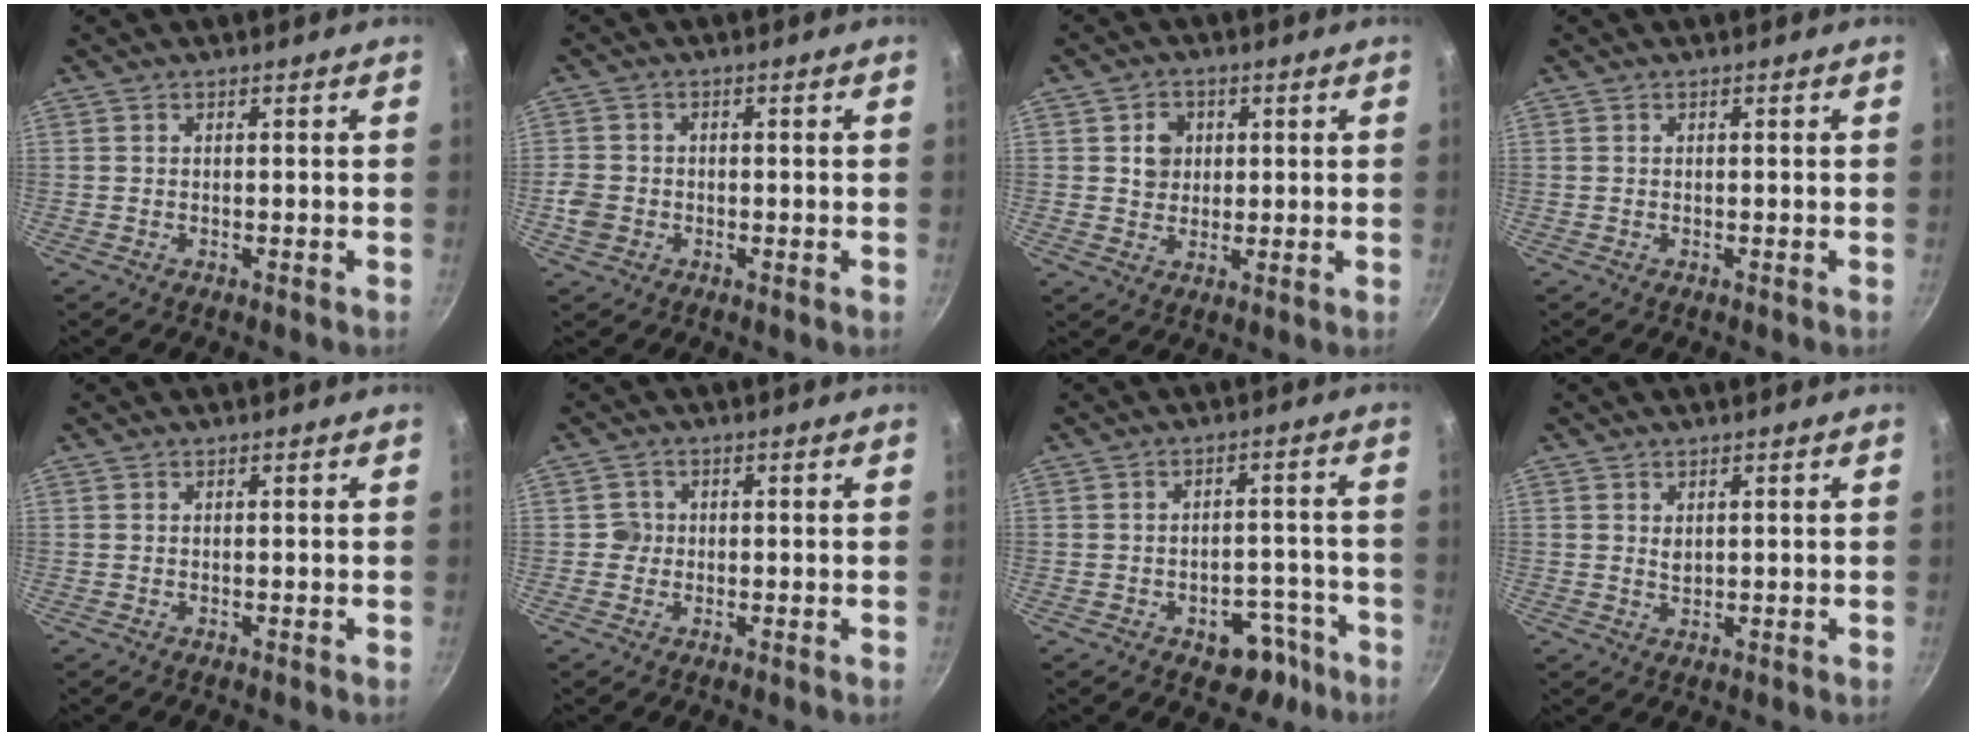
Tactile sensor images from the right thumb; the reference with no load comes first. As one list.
[{"total": 3.5, "force": [-0.9, 3.0, 1.7], "torque": [-0.028, 0.008, -0.018]}, {"total": 5.0, "force": [1.4, 4.3, 2.2], "torque": [-0.009, -0.002, 0.022]}, {"total": 0.0}, {"total": 0.0}, {"total": 2.1, "force": [-0.1, 2.1, 0.4], "torque": [0.007, 0.007, -0.006]}, {"total": 7.7, "force": [-4.5, 4.9, 3.9], "torque": [-0.022, 0.045, -0.055]}, {"total": 1.6, "force": [0.6, 1.0, 1.0], "torque": [-0.013, -0.007, 0.015]}]